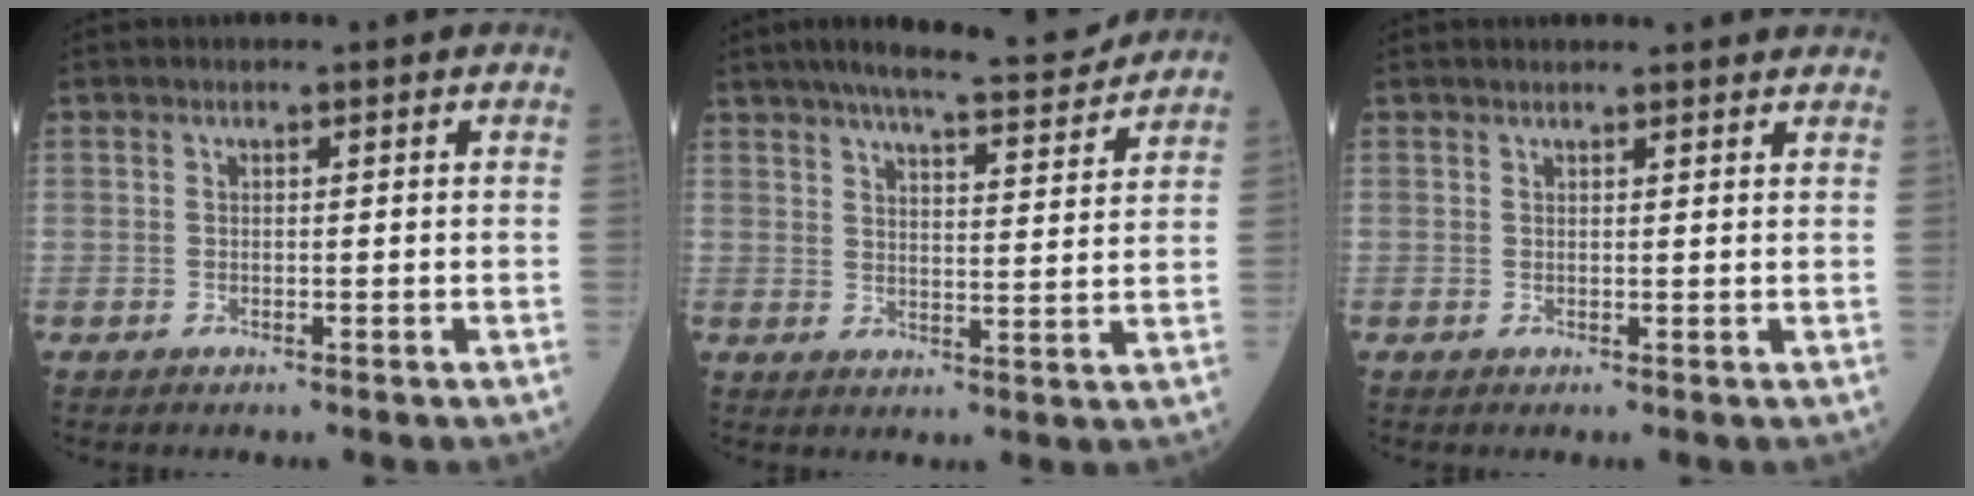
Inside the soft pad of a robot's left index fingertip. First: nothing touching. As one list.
[{"total": 12.5, "force": [11.3, 1.0, 5.4], "torque": [-0.085, 0.001, 0.154]}, {"total": 6.7, "force": [6.3, 0.7, 1.9], "torque": [-0.019, 0.021, 0.061]}]